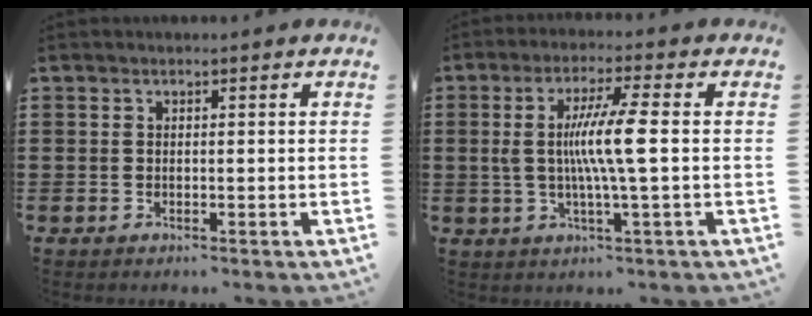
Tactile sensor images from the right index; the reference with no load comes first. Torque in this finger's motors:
{"motor_torque": [1.94, -0.20, 0.95, 0.21]}